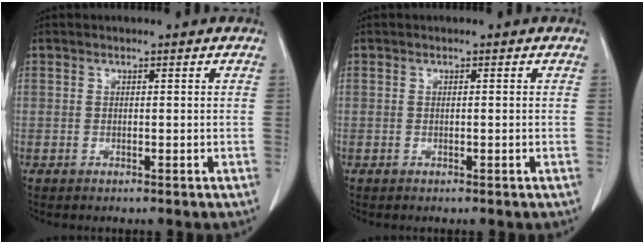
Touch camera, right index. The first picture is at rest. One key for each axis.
{"total": 0.0}